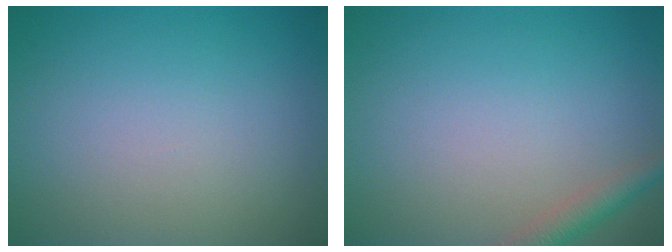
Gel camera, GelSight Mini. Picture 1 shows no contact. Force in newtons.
{"total": 2.0, "press": 2.0, "slide": 0.1}